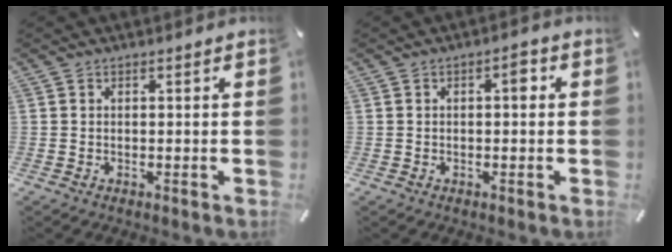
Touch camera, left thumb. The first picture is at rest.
{"total": 2.8, "force": [0.2, 1.2, 2.5], "torque": [-0.035, 0.008, -0.003]}